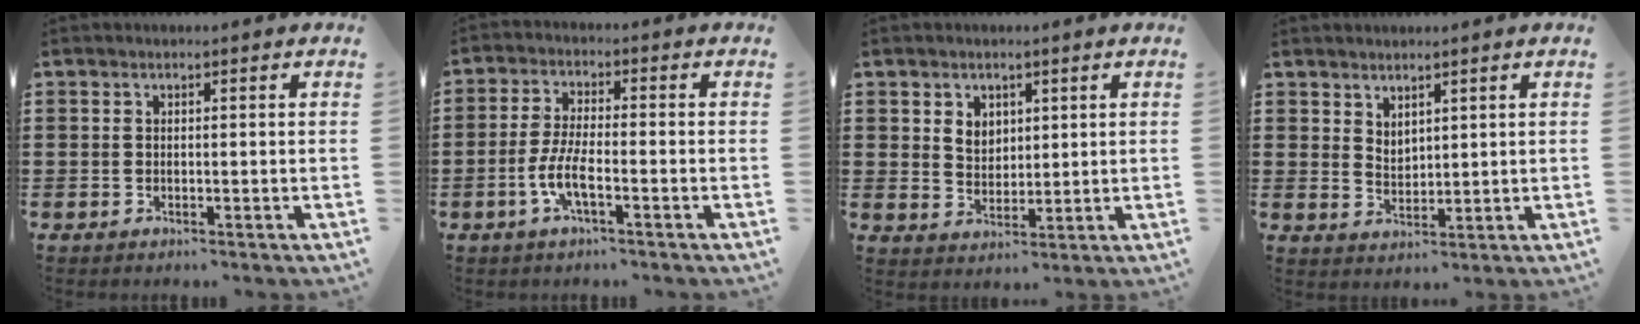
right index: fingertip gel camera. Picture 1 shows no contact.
{"total": 5.4, "force": [-2.3, 1.2, 4.7], "torque": [-0.114, -0.012, -0.051]}
{"total": 3.4, "force": [1.9, 2.7, 0.9], "torque": [-0.020, 0.008, 0.033]}
{"total": 2.6, "force": [2.4, 1.0, 0.1], "torque": [-0.008, 0.000, 0.047]}